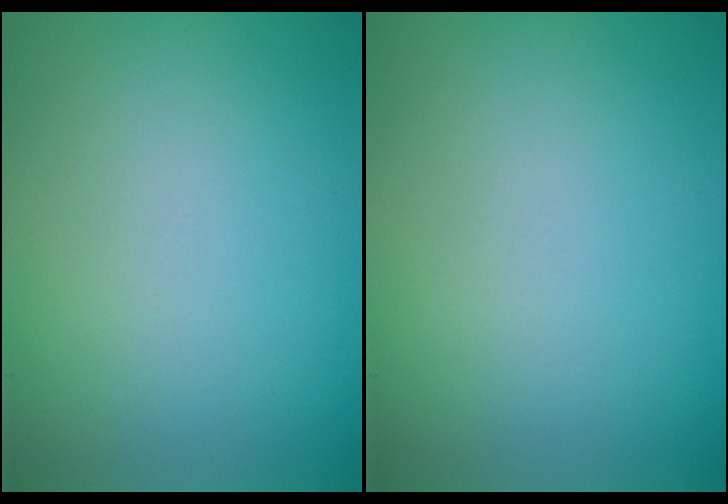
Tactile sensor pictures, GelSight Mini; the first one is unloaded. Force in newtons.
{"total": 0.0}